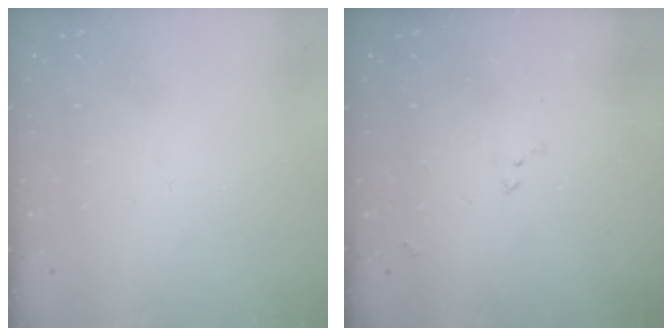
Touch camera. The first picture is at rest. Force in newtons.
{"total": 6.4, "press": 6.4, "slide": 0.9}